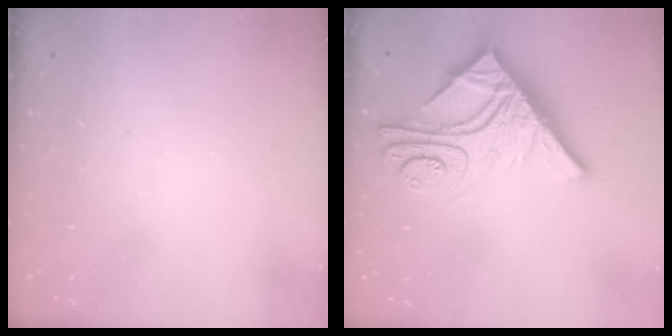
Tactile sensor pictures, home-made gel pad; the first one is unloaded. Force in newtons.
{"total": 16.8, "press": 16.8, "slide": 1.5}